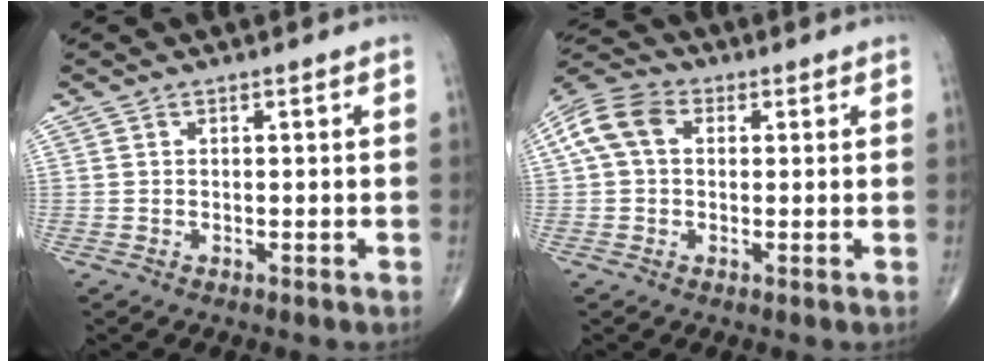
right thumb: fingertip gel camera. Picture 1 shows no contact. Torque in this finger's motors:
{"motor_torque": [-0.36, 0.53, 0.78, 0.25, 0.16]}